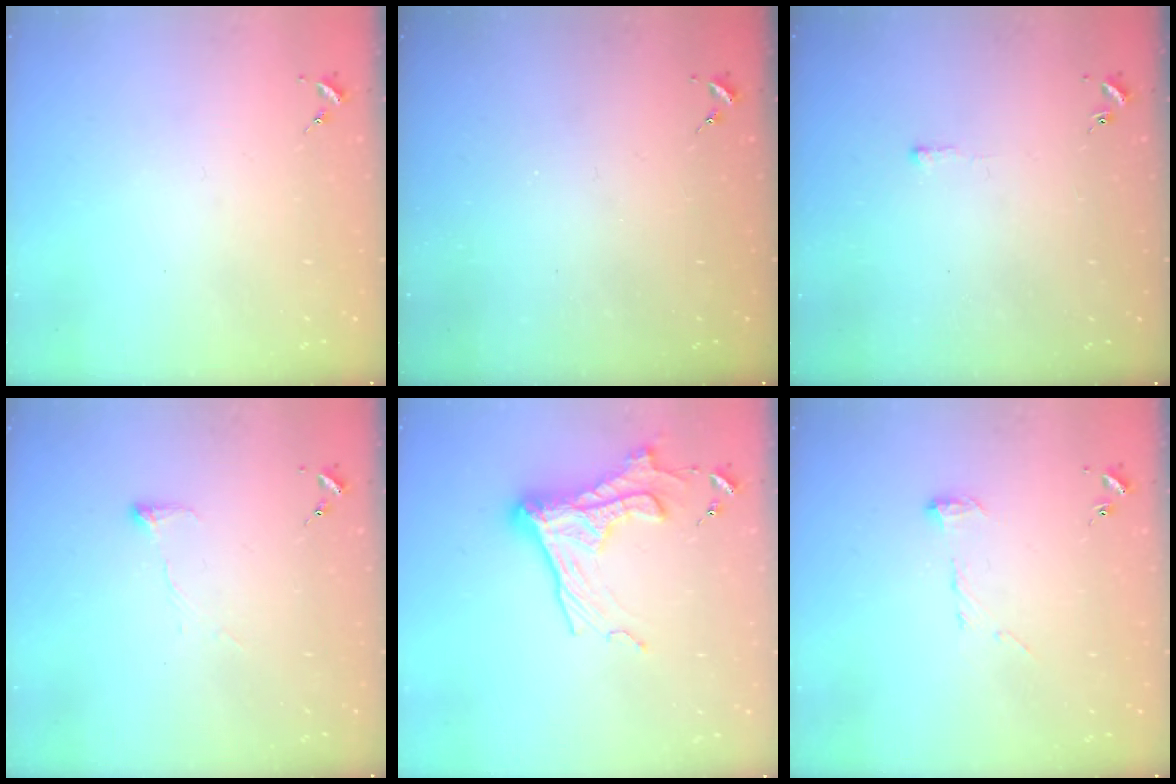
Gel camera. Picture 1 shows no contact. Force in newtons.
{"total": 0.0}
{"total": 2.7, "press": 2.7, "slide": 0.4}
{"total": 5.8, "press": 5.7, "slide": 1.0}
{"total": 17.0, "press": 16.9, "slide": 1.4}
{"total": 7.1, "press": 7.1, "slide": 0.2}